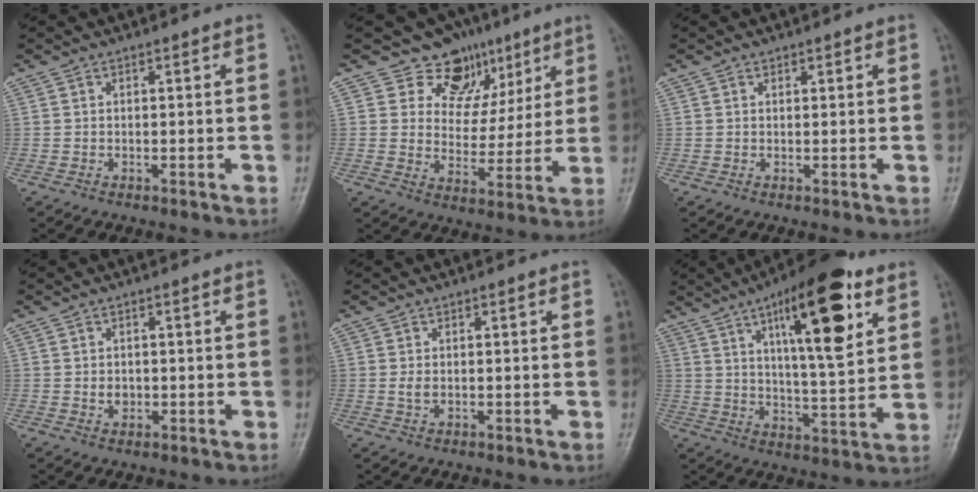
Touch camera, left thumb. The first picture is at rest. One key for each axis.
{"total": 11.0, "fx": 7.3, "fy": 7.9, "fz": 2.3, "tx": 0.011, "ty": -0.034, "tz": 0.114}
{"total": 0.7, "fx": 0.5, "fy": 0.5, "fz": 0.2, "tx": 0.004, "ty": -0.002, "tz": 0.006}
{"total": 2.0, "fx": 0.0, "fy": 1.7, "fz": 1.1, "tx": -0.009, "ty": 0.001, "tz": 0.004}
{"total": 1.8, "fx": 0.1, "fy": 1.2, "fz": 1.3, "tx": -0.024, "ty": -0.002, "tz": 0.005}
{"total": 19.4, "fx": 9.1, "fy": 5.7, "fz": 16.2, "tx": -0.221, "ty": -0.037, "tz": 0.140}